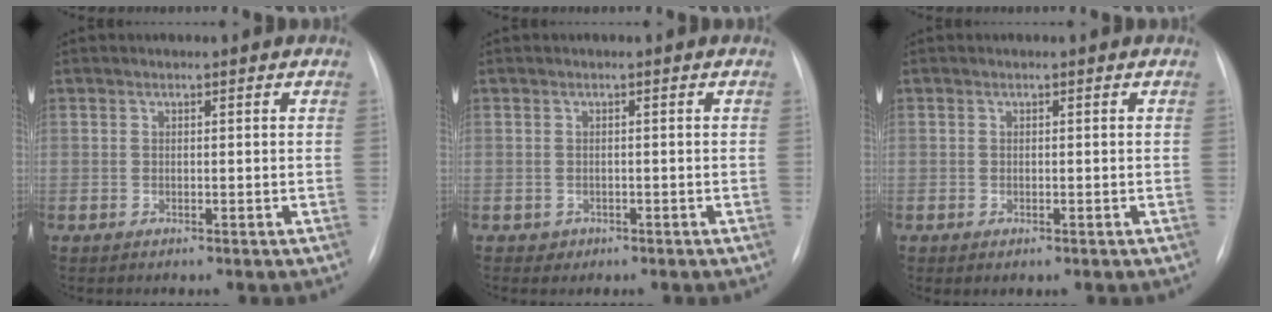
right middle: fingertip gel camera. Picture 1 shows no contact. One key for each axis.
{"total": 1.2, "fx": -0.6, "fy": 1.1, "fz": 0.1, "tx": -0.002, "ty": 0.002, "tz": -0.006}
{"total": 0.8, "fx": -0.3, "fy": 0.4, "fz": 0.7, "tx": -0.015, "ty": -0.005, "tz": 0.001}